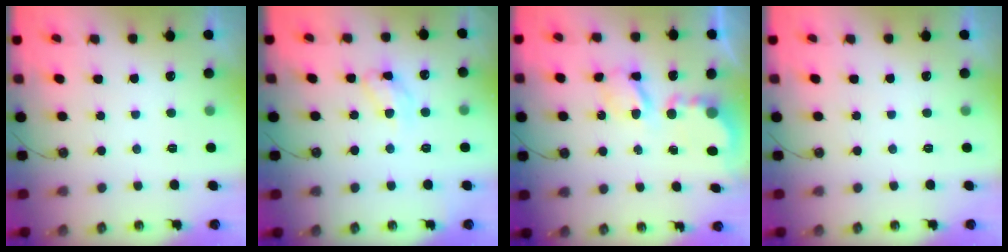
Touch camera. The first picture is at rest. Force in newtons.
{"total": 10.9, "press": 10.9, "slide": 0.9}
{"total": 6.0, "press": 6.0, "slide": 0.4}
{"total": 0.0}